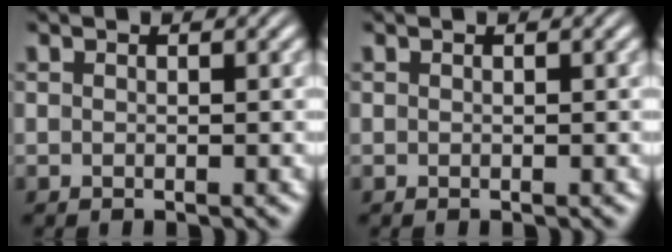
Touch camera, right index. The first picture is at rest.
{"total": 0.0}